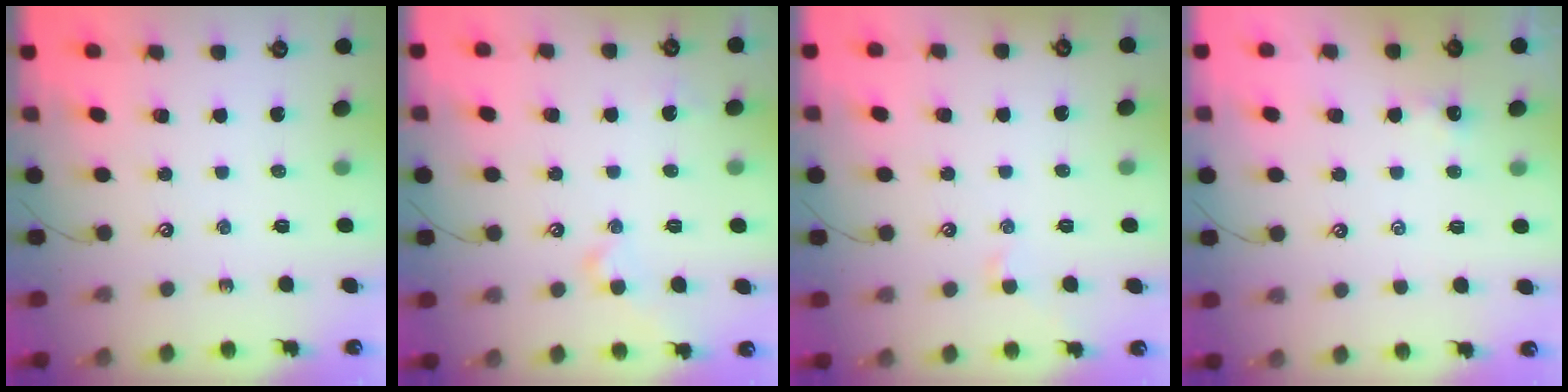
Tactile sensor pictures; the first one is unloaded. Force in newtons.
{"total": 1.1, "press": 1.1, "slide": 0.4}
{"total": 0.5, "press": 0.4, "slide": 0.3}
{"total": 3.7, "press": 3.7, "slide": 0.1}